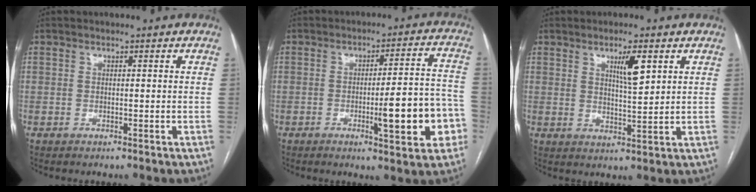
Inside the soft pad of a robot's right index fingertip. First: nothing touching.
{"total": 11.4, "force": [-3.5, 2.0, 10.7], "torque": [-0.134, 0.017, -0.041]}
{"total": 5.1, "force": [2.4, 0.8, 4.4], "torque": [-0.077, -0.002, 0.043]}